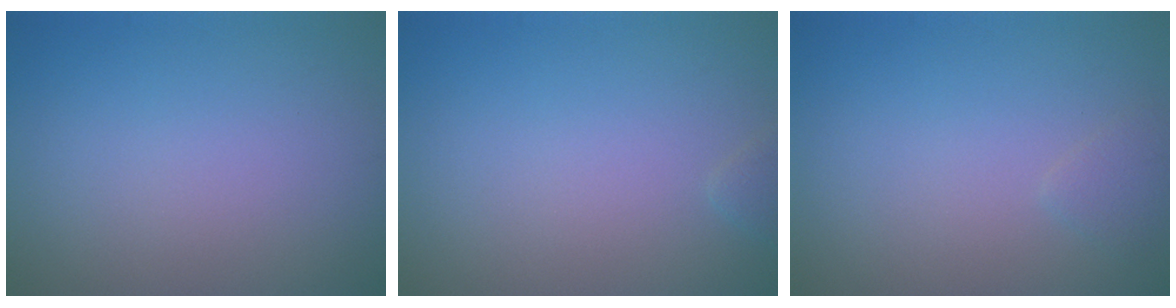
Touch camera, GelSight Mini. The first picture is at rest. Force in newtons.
{"total": 0.8, "press": 0.8, "slide": 0.1}
{"total": 0.9, "press": 0.9, "slide": 0.1}